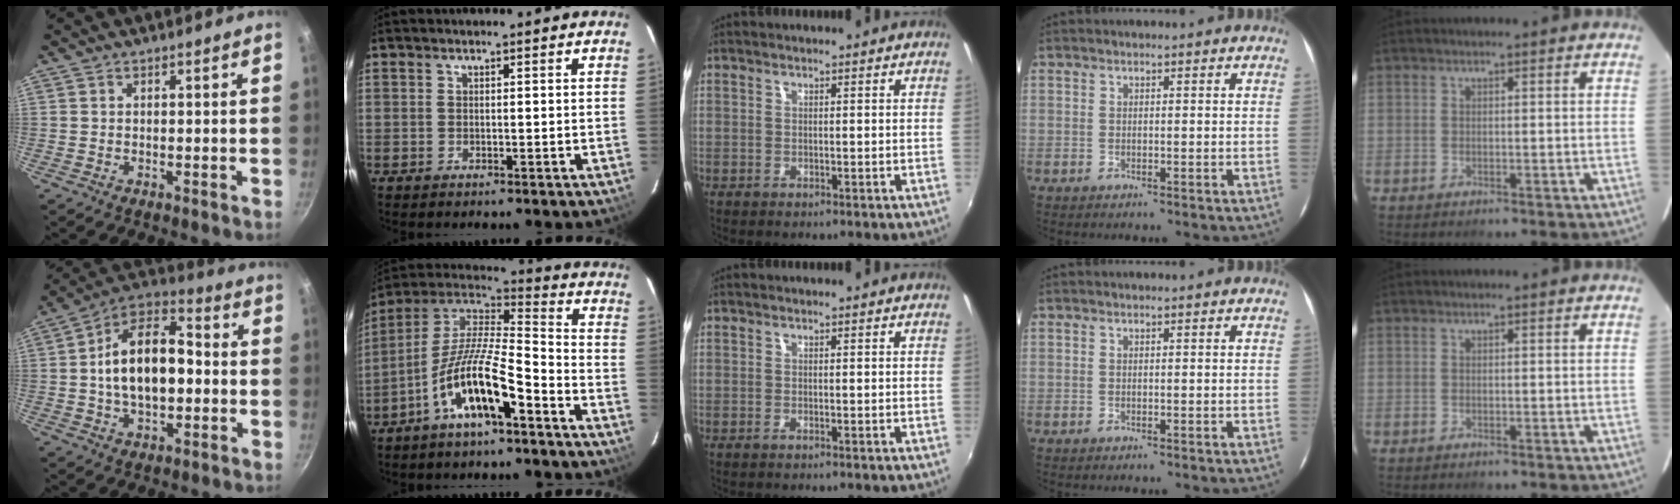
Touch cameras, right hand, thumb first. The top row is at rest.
{"thumb": {"total": 16.5, "force": [-0.4, 9.6, 13.4], "torque": [-0.199, 0.037, -0.020]}, "index": {"total": 14.3, "force": [-8.0, 3.1, 11.5], "torque": [-0.219, 0.000, -0.151]}}